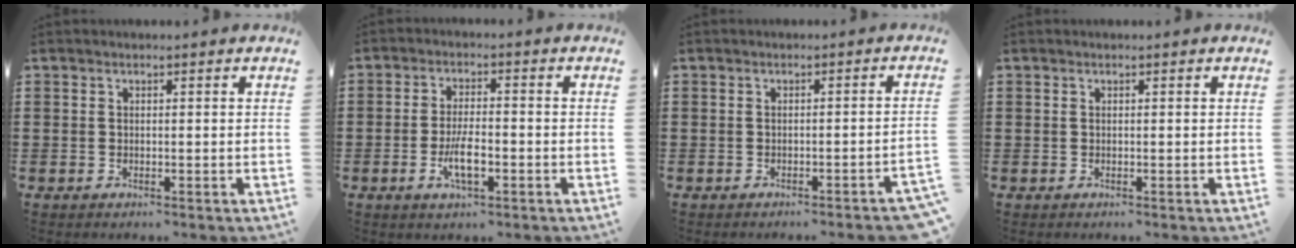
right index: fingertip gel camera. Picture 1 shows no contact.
{"total": 5.4, "force": [-1.8, 1.8, 4.8], "torque": [-0.099, -0.003, -0.036]}
{"total": 1.7, "force": [-1.3, -0.3, 1.0], "torque": [-0.017, -0.001, -0.026]}
{"total": 0.0}